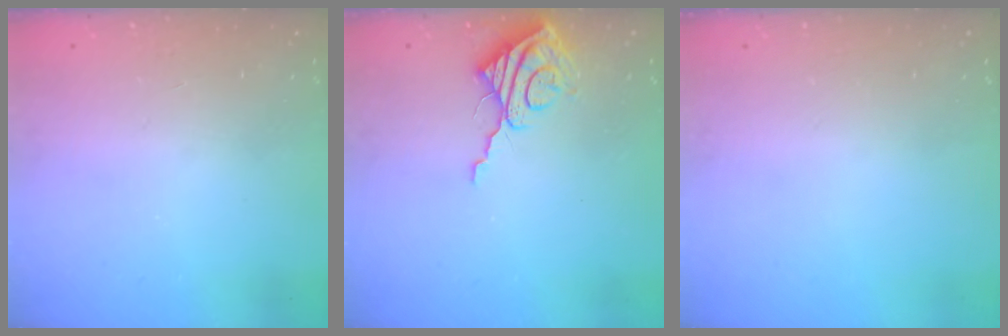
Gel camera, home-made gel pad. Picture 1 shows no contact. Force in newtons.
{"total": 9.6, "press": 9.6, "slide": 1.1}
{"total": 0.0}